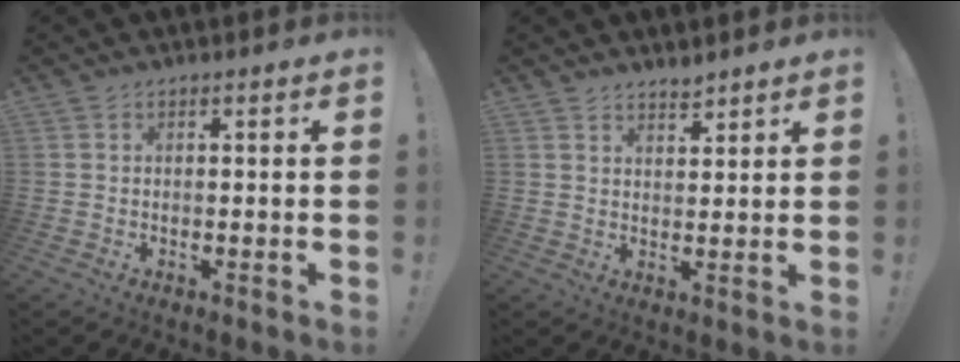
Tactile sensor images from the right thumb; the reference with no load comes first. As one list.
[{"total": 2.8, "force": [2.7, 0.8, 0.4], "torque": [0.005, -0.023, 0.048]}]